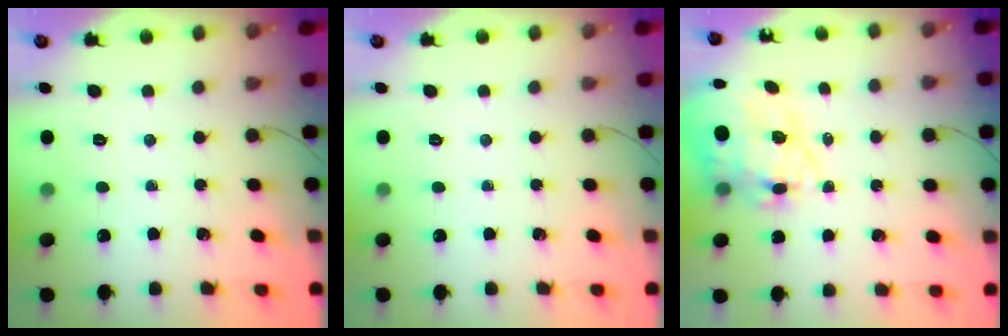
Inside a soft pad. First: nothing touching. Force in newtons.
{"total": 0.0}
{"total": 15.1, "press": 14.7, "slide": 3.4}